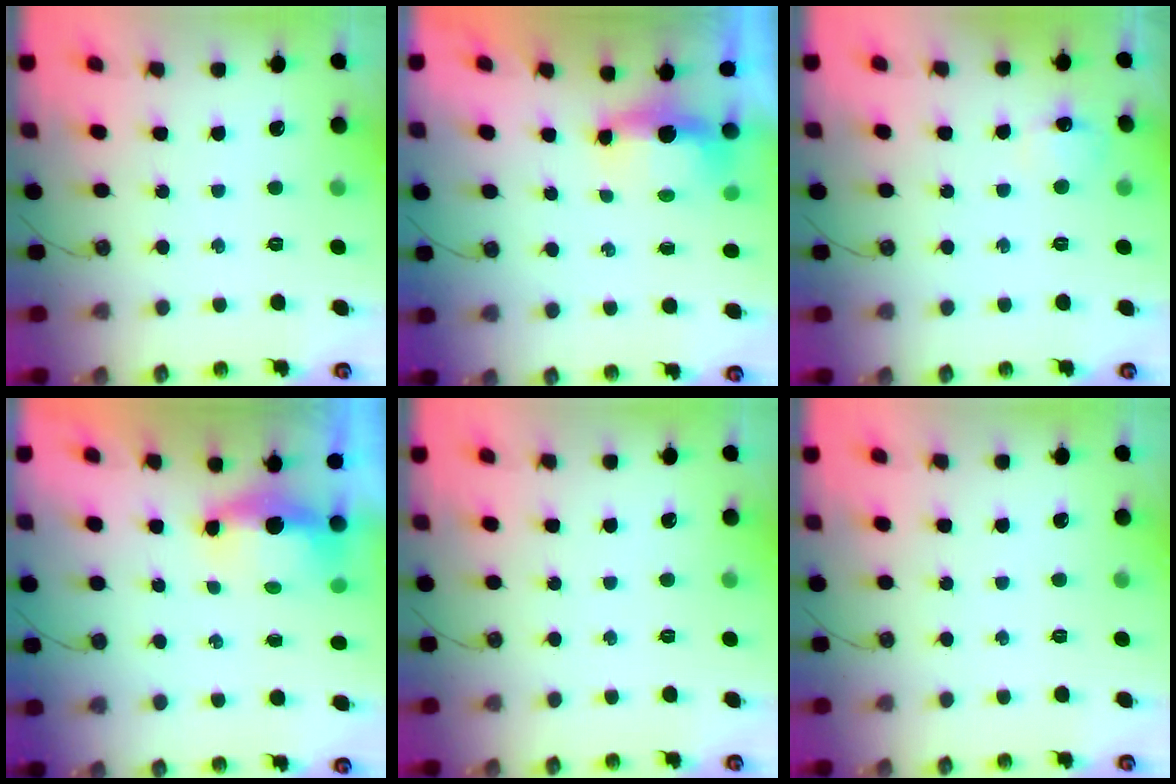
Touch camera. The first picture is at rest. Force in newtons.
{"total": 13.6, "press": 6.7, "slide": 11.8}
{"total": 7.0, "press": 7.0, "slide": 0.8}
{"total": 5.8, "press": 5.8, "slide": 0.8}
{"total": 0.0}
{"total": 0.0}